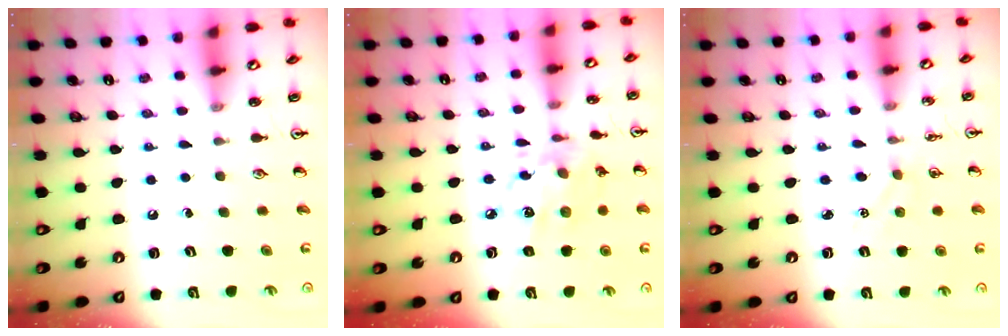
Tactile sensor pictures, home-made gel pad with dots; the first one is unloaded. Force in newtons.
{"total": 10.3, "press": 10.3, "slide": 0.6}
{"total": 4.6, "press": 4.6, "slide": 0.5}